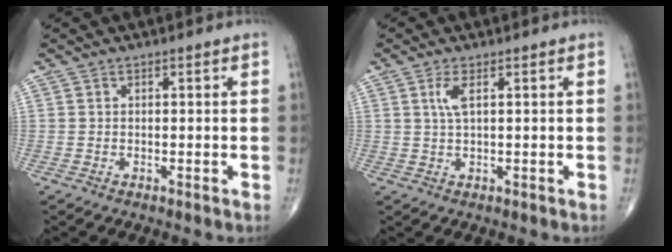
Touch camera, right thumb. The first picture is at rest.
{"total": 2.8, "force": [0.9, 0.6, 2.5], "torque": [-0.064, 0.002, 0.024]}